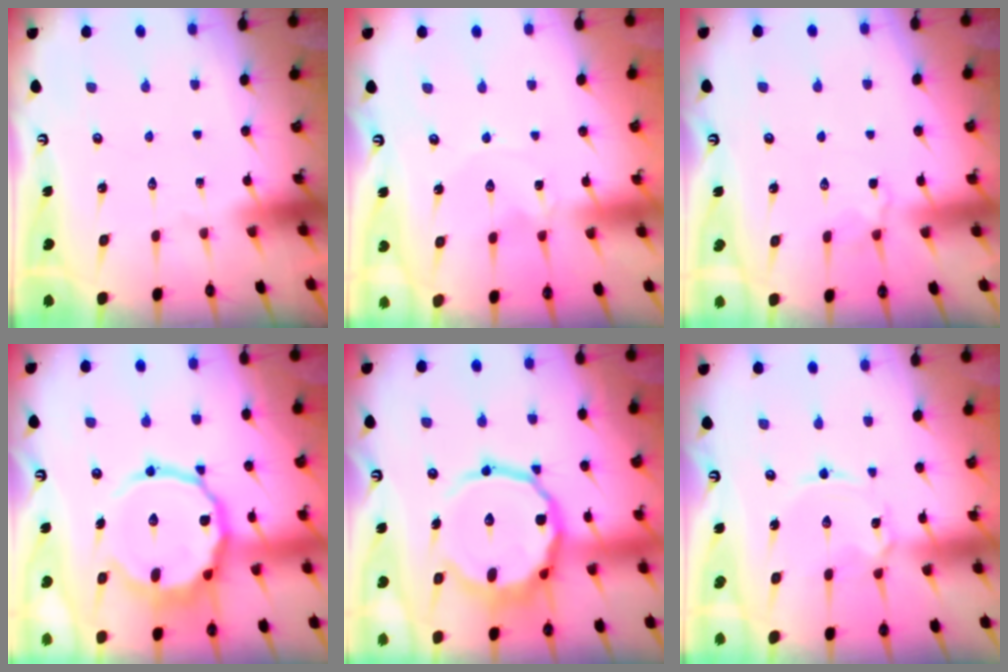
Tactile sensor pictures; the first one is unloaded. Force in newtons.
{"total": 0.0}
{"total": 3.5, "press": 3.3, "slide": 1.3}
{"total": 16.1, "press": 16.0, "slide": 1.5}
{"total": 16.6, "press": 16.5, "slide": 1.9}
{"total": 2.6, "press": 2.5, "slide": 0.3}